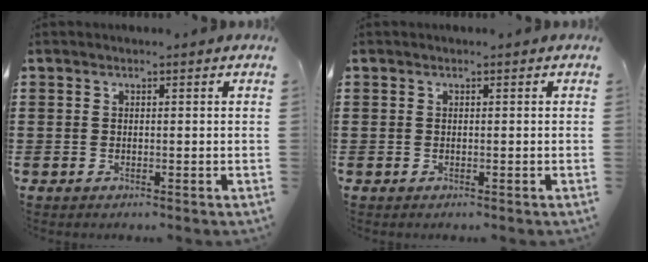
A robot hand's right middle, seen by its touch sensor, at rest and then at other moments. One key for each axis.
{"total": 0.0}